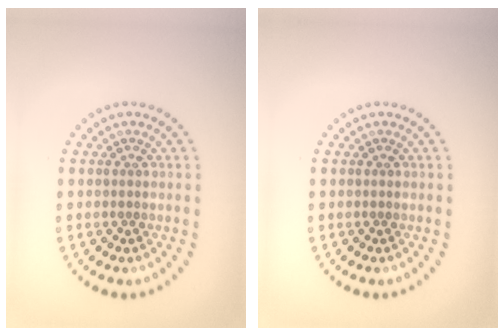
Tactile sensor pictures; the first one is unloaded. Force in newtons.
{"total": 0.0}